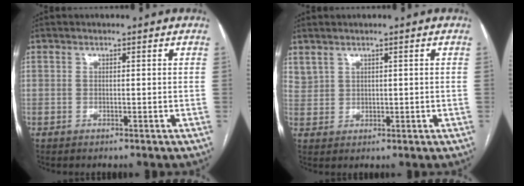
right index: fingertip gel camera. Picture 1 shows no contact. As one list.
[{"total": 2.7, "force": [2.0, 1.6, 0.8], "torque": [-0.020, 0.007, 0.051]}]